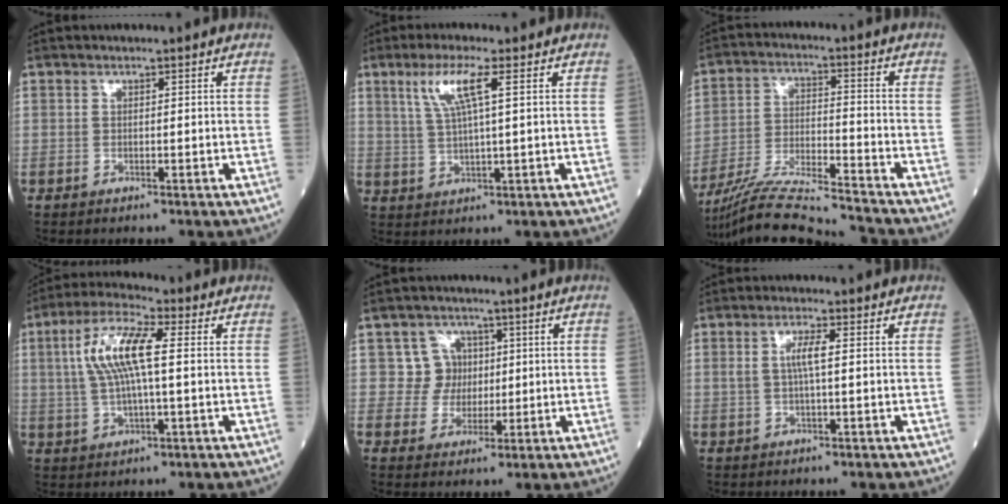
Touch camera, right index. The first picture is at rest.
{"total": 6.1, "force": [2.6, 0.1, 5.5], "torque": [-0.117, 0.007, 0.054]}
{"total": 14.8, "force": [-13.9, -1.0, 5.0], "torque": [-0.092, -0.007, -0.243]}
{"total": 10.0, "force": [1.6, 2.1, 9.6], "torque": [-0.203, 0.017, 0.029]}
{"total": 4.8, "force": [0.8, 4.7, 0.1], "torque": [0.009, 0.011, 0.012]}
{"total": 3.0, "force": [0.4, 0.2, 2.9], "torque": [-0.061, 0.004, 0.009]}